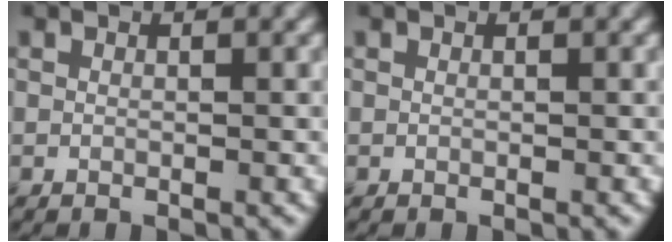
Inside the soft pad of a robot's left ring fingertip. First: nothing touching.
{"total": 0.0}